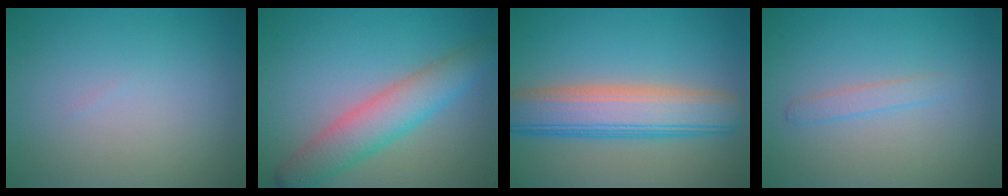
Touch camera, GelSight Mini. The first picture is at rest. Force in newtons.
{"total": 5.2, "press": 5.2, "slide": 0.1}
{"total": 7.3, "press": 7.3, "slide": 0.4}
{"total": 1.2, "press": 1.2, "slide": 0.1}